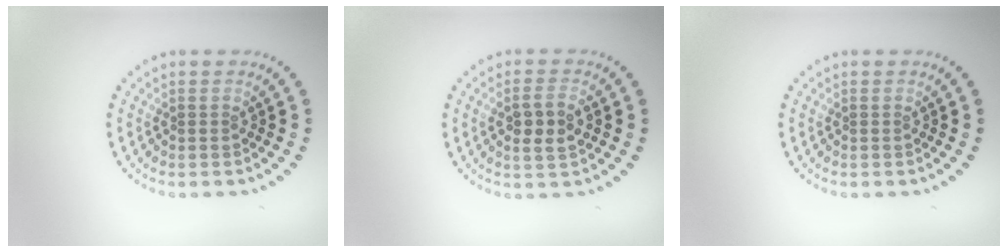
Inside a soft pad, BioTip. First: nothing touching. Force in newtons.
{"total": 2.8, "press": 2.8, "slide": 0.4}
{"total": 0.0}